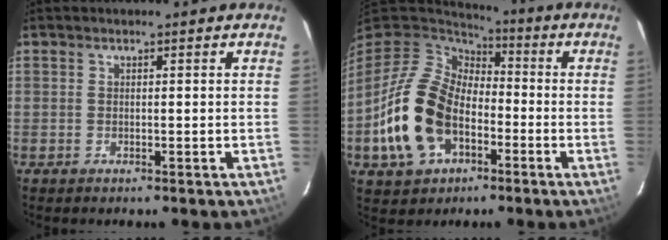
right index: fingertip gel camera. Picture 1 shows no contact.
{"total": 20.5, "force": [-5.7, 13.3, 14.4], "torque": [-0.338, -0.001, -0.088]}